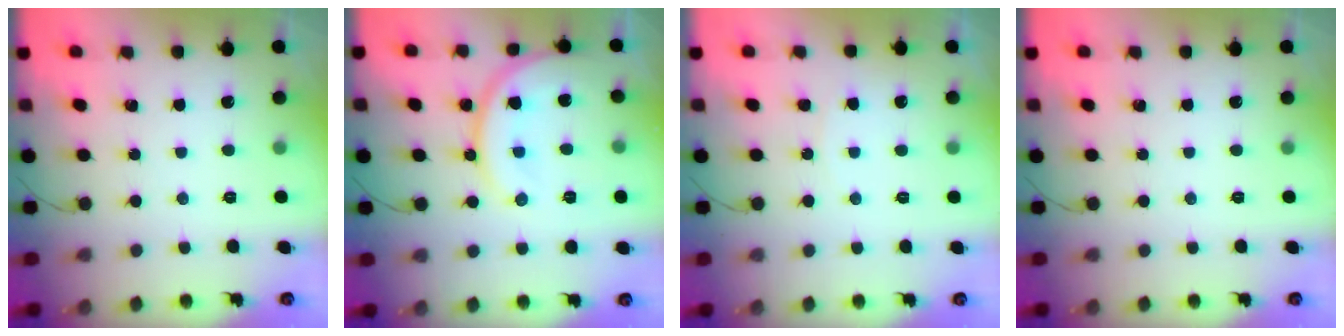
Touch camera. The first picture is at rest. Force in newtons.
{"total": 13.4, "press": 13.3, "slide": 0.9}
{"total": 5.5, "press": 5.5, "slide": 0.5}
{"total": 0.0}